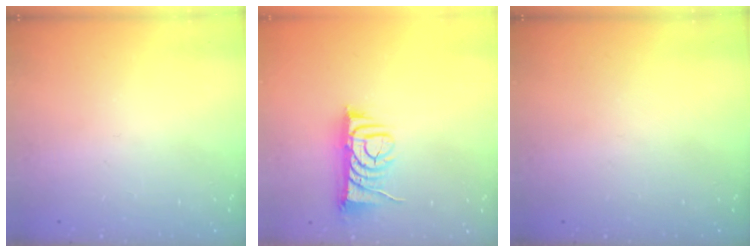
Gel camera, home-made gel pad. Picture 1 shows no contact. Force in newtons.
{"total": 8.3, "press": 8.2, "slide": 0.8}
{"total": 0.0}